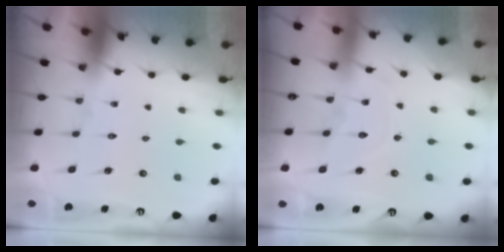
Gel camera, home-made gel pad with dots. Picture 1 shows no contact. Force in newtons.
{"total": 8.4, "press": 8.3, "slide": 0.8}